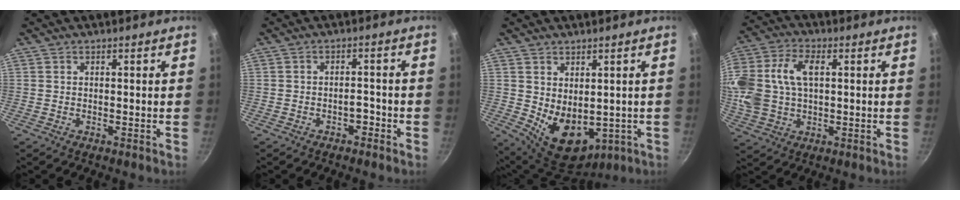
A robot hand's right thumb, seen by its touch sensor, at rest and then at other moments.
{"total": 2.7, "force": [-1.6, 1.7, 1.3], "torque": [-0.009, 0.018, -0.024]}
{"total": 12.3, "force": [-1.9, 7.7, 9.4], "torque": [-0.129, -0.012, 0.004]}
{"total": 19.3, "force": [2.8, 12.6, 14.4], "torque": [-0.352, 0.024, 0.057]}